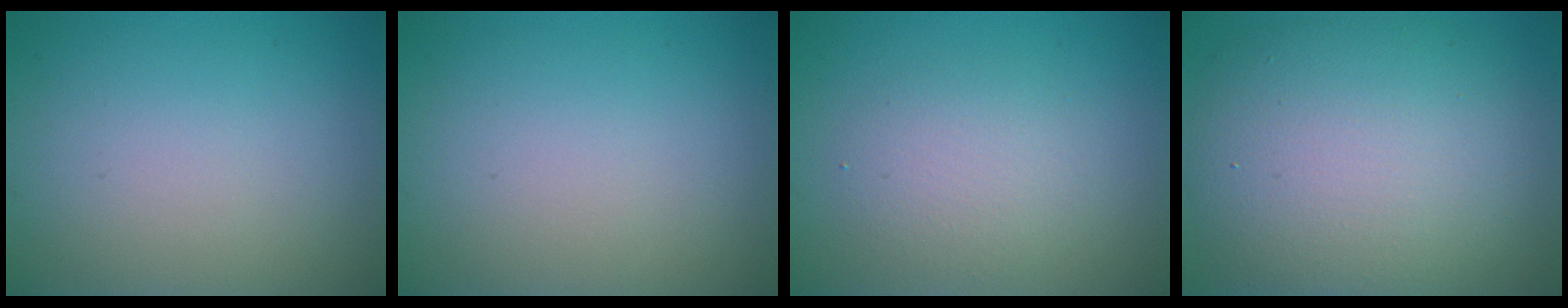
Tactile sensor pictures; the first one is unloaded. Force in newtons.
{"total": 0.0}
{"total": 2.9, "press": 2.9, "slide": 0.3}
{"total": 11.2, "press": 11.1, "slide": 0.6}